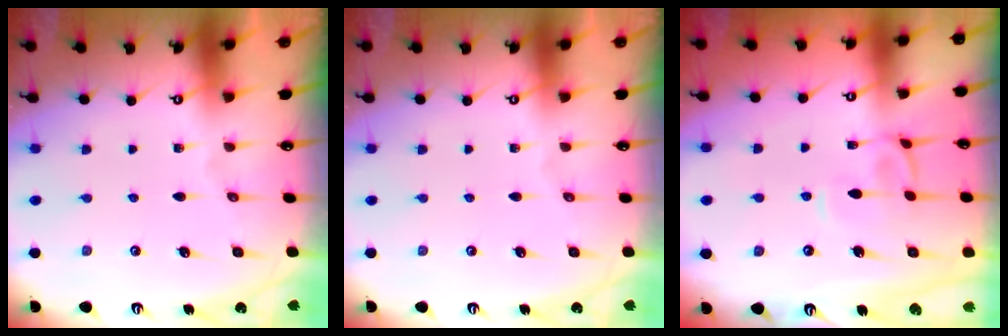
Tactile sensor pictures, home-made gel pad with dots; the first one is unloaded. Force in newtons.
{"total": 0.0}
{"total": 2.4, "press": 2.4, "slide": 0.6}